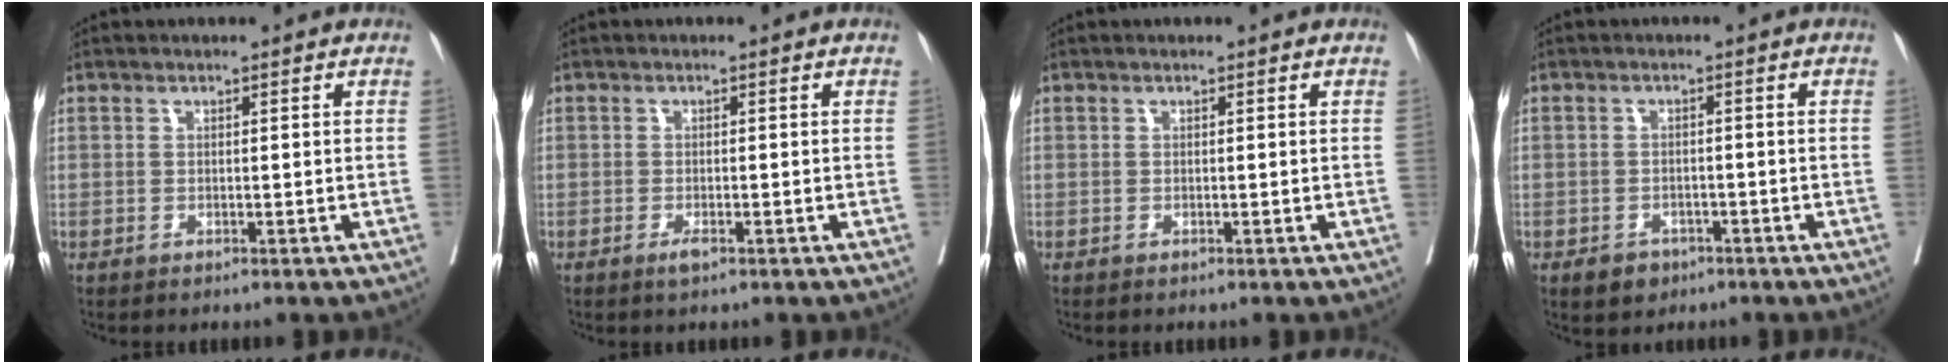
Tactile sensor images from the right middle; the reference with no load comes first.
{"total": 1.1, "force": [-0.7, 0.2, 0.8], "torque": [-0.015, -0.002, -0.011]}
{"total": 0.0}
{"total": 3.0, "force": [-1.9, 2.2, 1.0], "torque": [-0.013, 0.005, -0.022]}